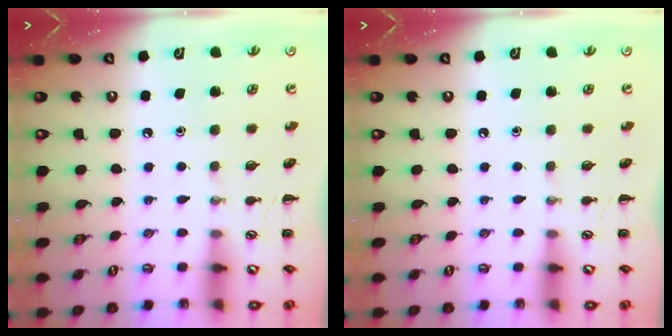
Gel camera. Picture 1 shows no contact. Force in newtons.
{"total": 0.0}